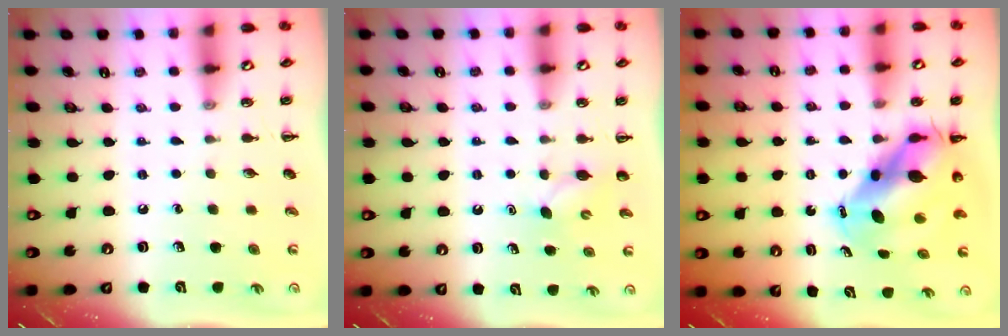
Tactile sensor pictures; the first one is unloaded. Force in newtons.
{"total": 3.4, "press": 3.2, "slide": 1.0}
{"total": 11.1, "press": 10.6, "slide": 3.5}